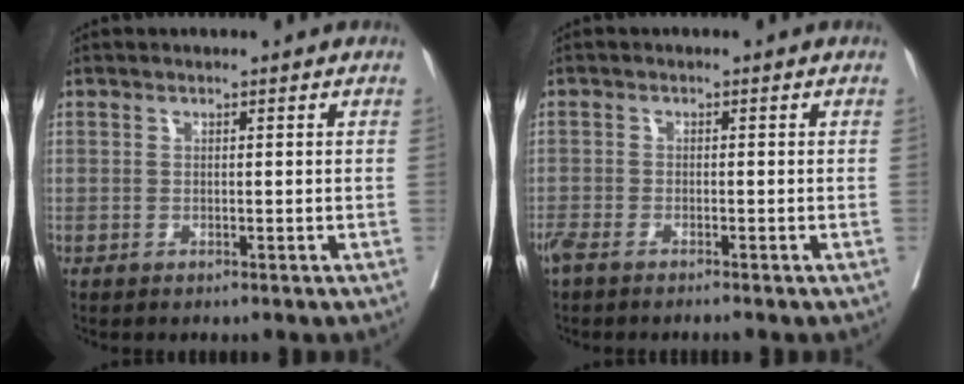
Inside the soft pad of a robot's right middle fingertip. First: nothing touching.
{"total": 3.4, "force": [-2.9, 0.3, 1.8], "torque": [-0.034, -0.005, -0.052]}